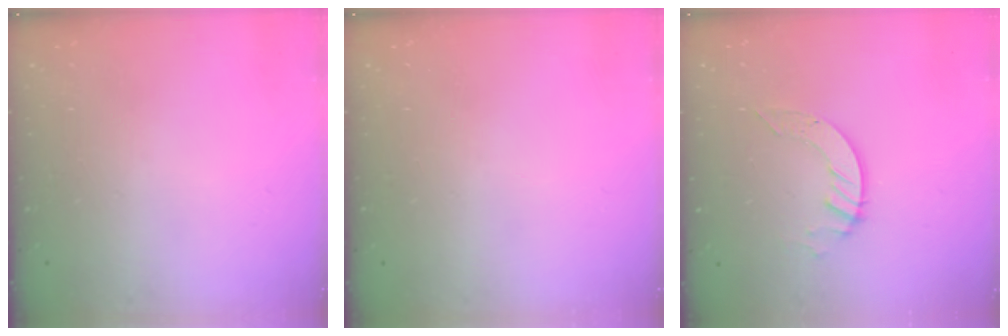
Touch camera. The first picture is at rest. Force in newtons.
{"total": 0.0}
{"total": 4.0, "press": 4.0, "slide": 0.2}